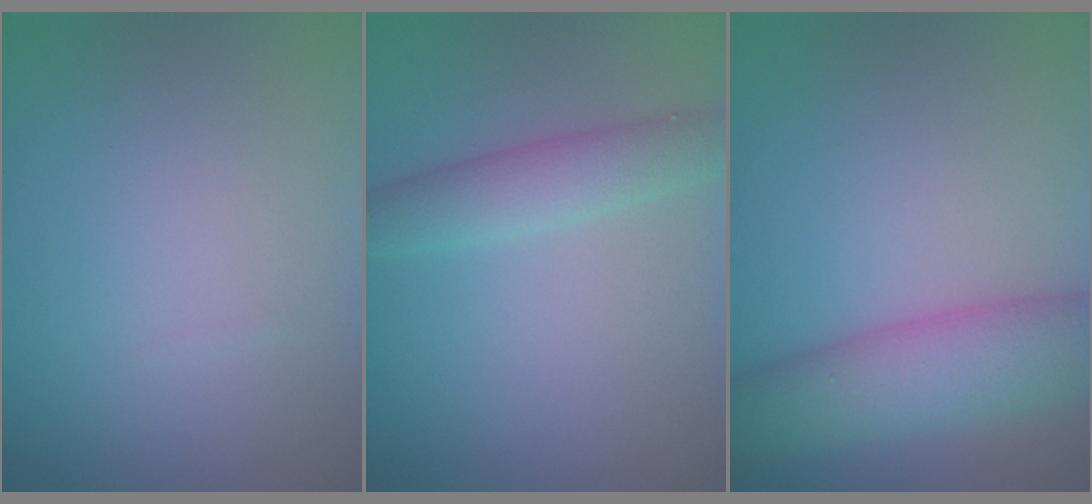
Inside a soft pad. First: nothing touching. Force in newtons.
{"total": 3.4, "press": 3.4, "slide": 0.1}
{"total": 6.7, "press": 6.7, "slide": 0.2}